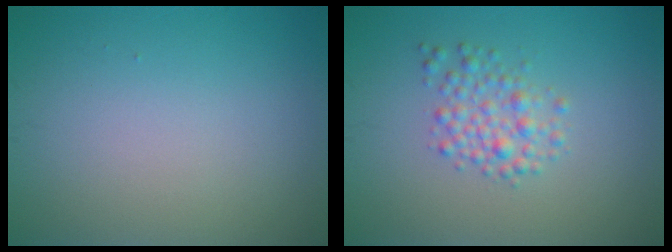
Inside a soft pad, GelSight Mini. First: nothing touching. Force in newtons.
{"total": 2.6, "press": 2.6, "slide": 0.1}